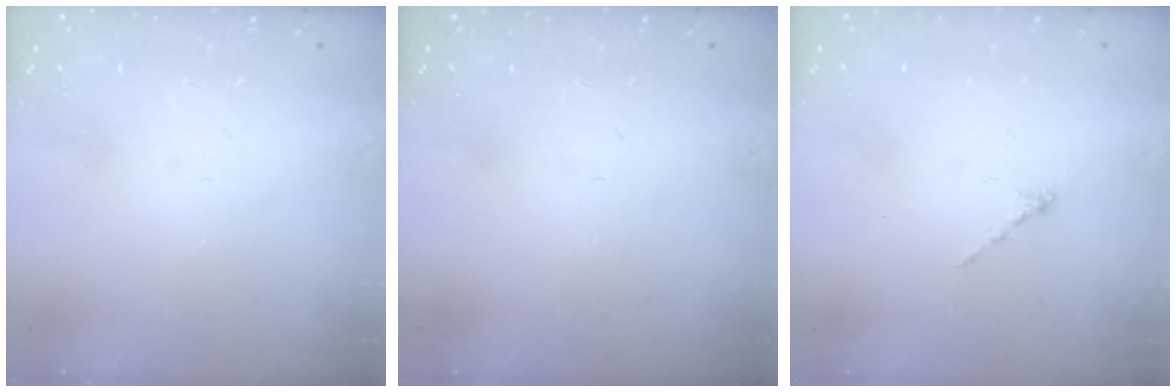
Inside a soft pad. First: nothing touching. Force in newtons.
{"total": 0.0}
{"total": 0.0}